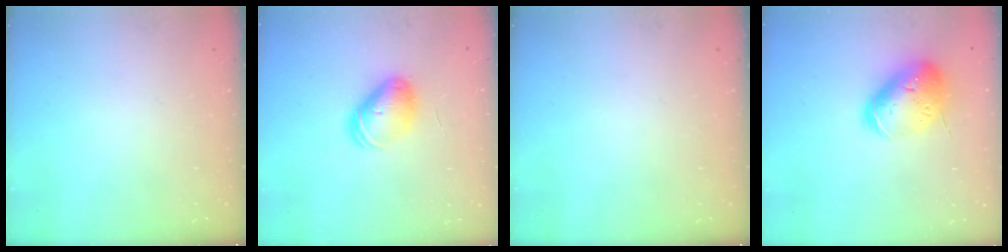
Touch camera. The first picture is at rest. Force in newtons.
{"total": 8.5, "press": 8.5, "slide": 1.0}
{"total": 0.0}
{"total": 18.4, "press": 18.2, "slide": 2.7}